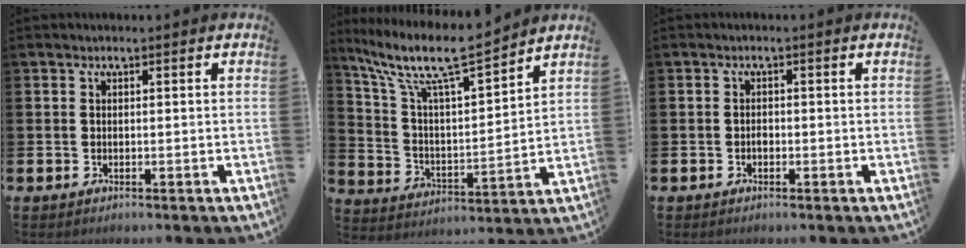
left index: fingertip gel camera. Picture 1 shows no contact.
{"total": 10.6, "force": [9.1, 1.6, 5.2], "torque": [-0.144, -0.053, 0.154]}
{"total": 0.8, "force": [-0.4, 0.6, 0.4], "torque": [-0.008, 0.002, -0.009]}